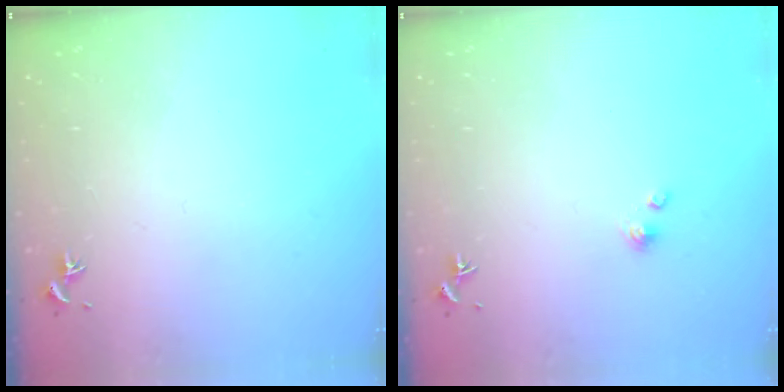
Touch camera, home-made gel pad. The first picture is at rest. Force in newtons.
{"total": 2.1, "press": 2.1, "slide": 0.2}